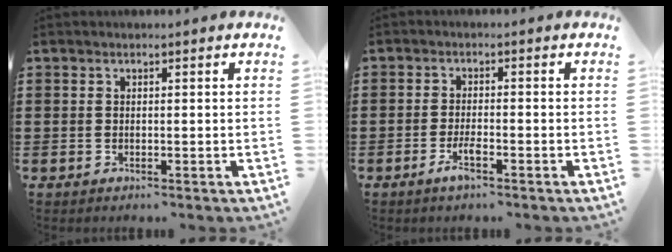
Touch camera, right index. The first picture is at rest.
{"total": 3.0, "force": [-1.8, 0.5, 2.4], "torque": [-0.055, -0.003, -0.036]}